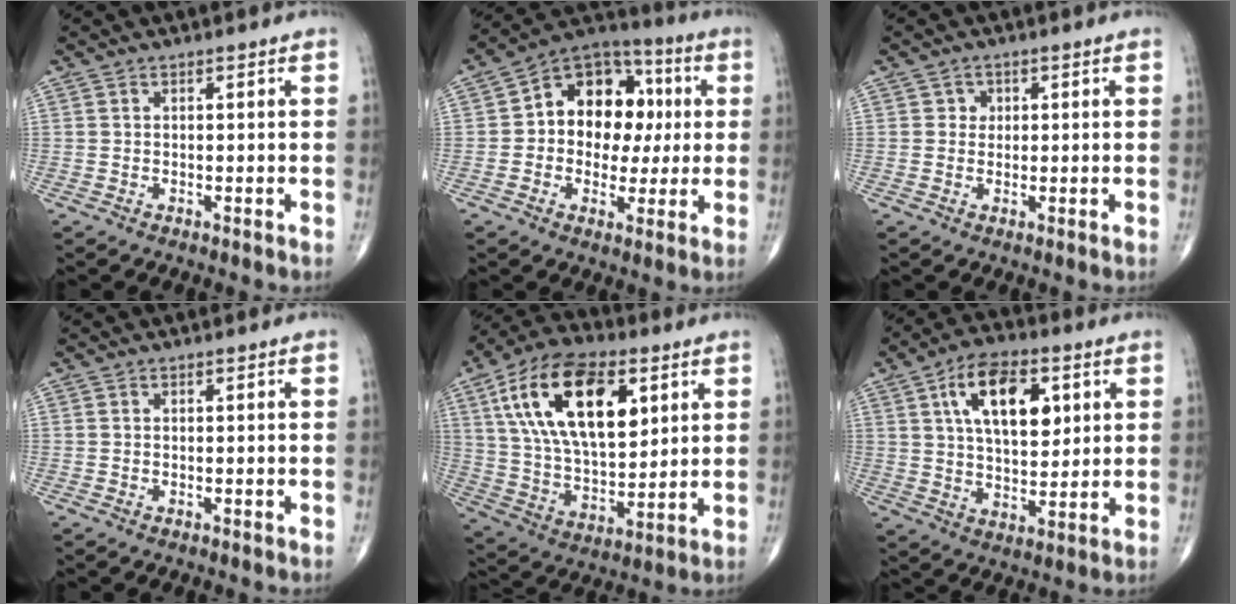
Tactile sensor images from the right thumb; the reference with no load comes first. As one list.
[{"total": 15.5, "force": [1.4, 11.5, 10.2], "torque": [-0.088, 0.024, 0.010]}, {"total": 1.7, "force": [0.4, 1.6, 0.4], "torque": [0.006, 0.002, 0.001]}, {"total": 0.0}, {"total": 23.0, "force": [8.3, 11.8, 17.8], "torque": [-0.296, -0.019, 0.146]}, {"total": 15.0, "force": [5.1, 8.0, 11.6], "torque": [-0.163, -0.012, 0.086]}]